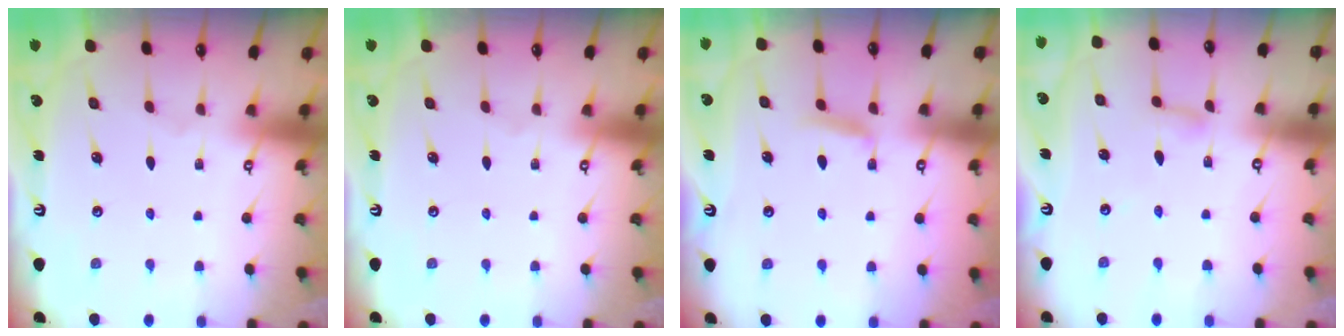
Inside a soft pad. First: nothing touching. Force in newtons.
{"total": 0.0}
{"total": 5.7, "press": 5.6, "slide": 0.8}
{"total": 2.4, "press": 2.4, "slide": 0.2}